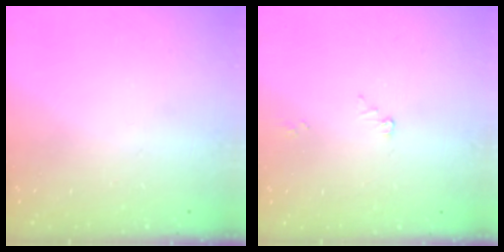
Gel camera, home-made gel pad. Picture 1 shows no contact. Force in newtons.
{"total": 2.4, "press": 2.4, "slide": 0.3}